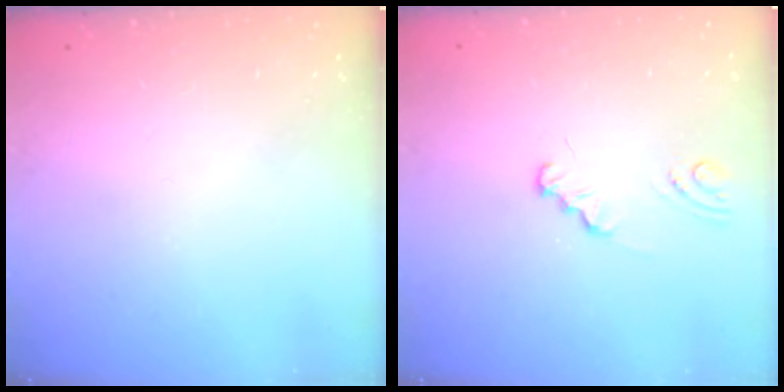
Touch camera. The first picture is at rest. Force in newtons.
{"total": 1.2, "press": 1.2, "slide": 0.1}